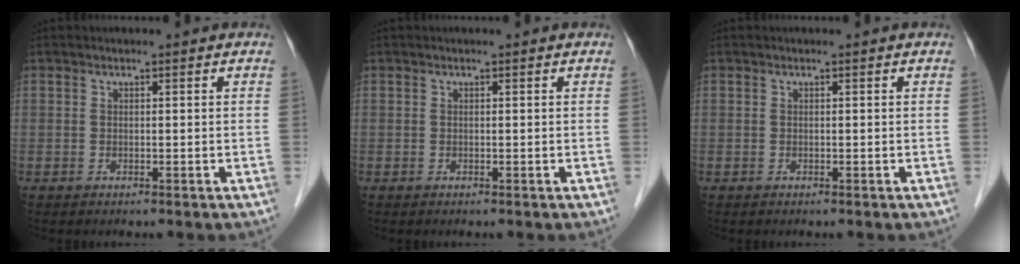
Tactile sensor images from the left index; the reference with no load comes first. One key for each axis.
{"total": 0.0}
{"total": 0.0}